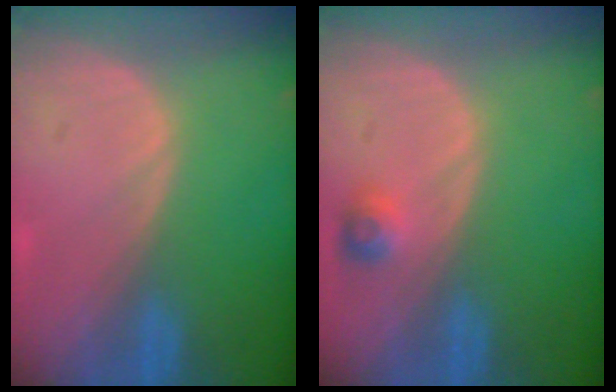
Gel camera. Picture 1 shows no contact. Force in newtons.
{"total": 2.4, "press": 2.2, "slide": 0.9}